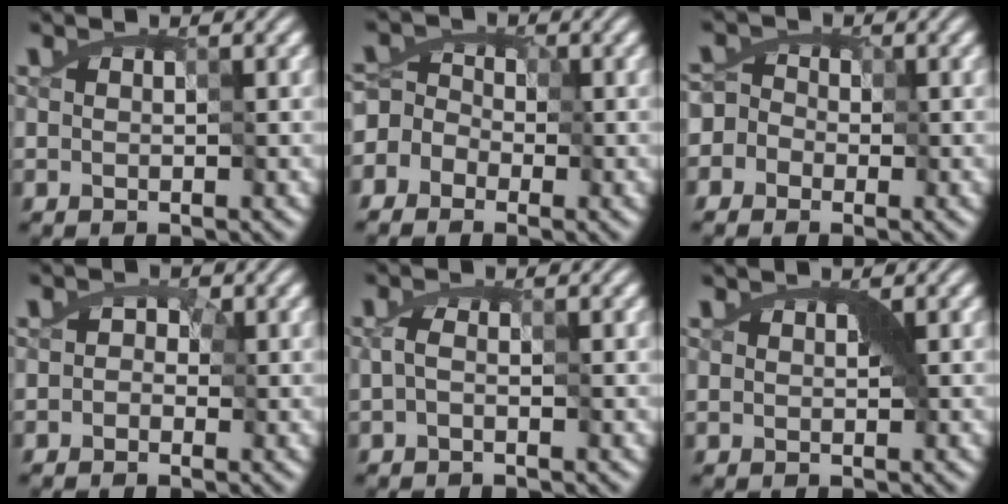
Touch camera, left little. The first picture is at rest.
{"total": 5.8, "force": [-3.6, 4.5, 0.6], "torque": [-0.011, 0.026, -0.095]}
{"total": 5.1, "force": [-1.9, 4.7, 1.0], "torque": [-0.004, 0.034, -0.066]}
{"total": 2.2, "force": [-0.4, 2.0, 1.0], "torque": [-0.004, 0.016, -0.021]}
{"total": 1.3, "force": [-0.9, 0.5, 0.8], "torque": [-0.019, -0.002, -0.009]}
{"total": 1.1, "force": [0.1, 0.5, 1.0], "torque": [-0.012, 0.007, -0.004]}